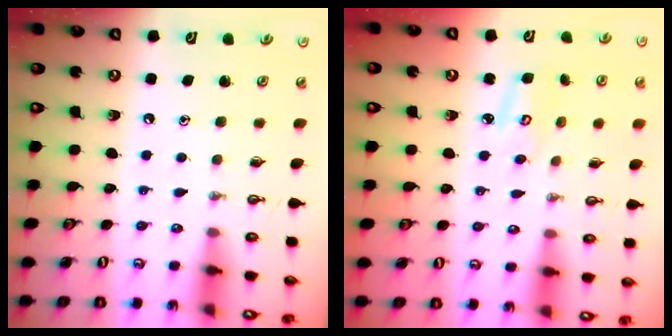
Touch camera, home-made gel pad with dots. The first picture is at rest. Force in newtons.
{"total": 5.5, "press": 5.5, "slide": 0.3}